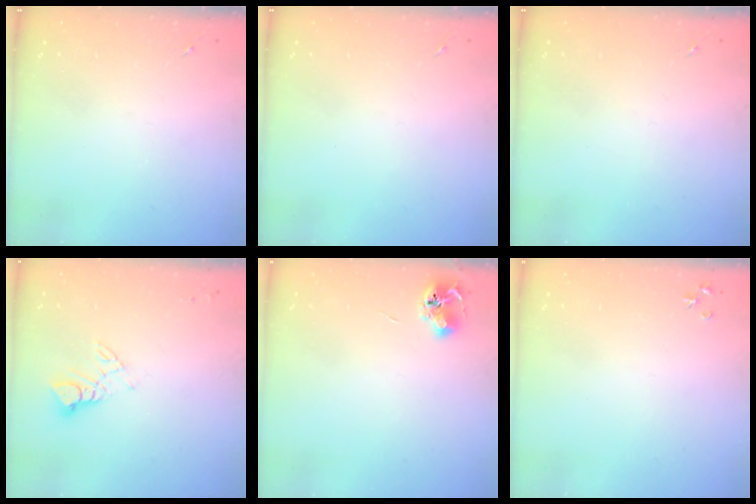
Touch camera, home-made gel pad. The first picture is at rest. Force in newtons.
{"total": 0.0}
{"total": 0.0}
{"total": 6.2, "press": 6.1, "slide": 0.4}
{"total": 6.8, "press": 6.8, "slide": 0.9}
{"total": 3.2, "press": 3.2, "slide": 0.4}